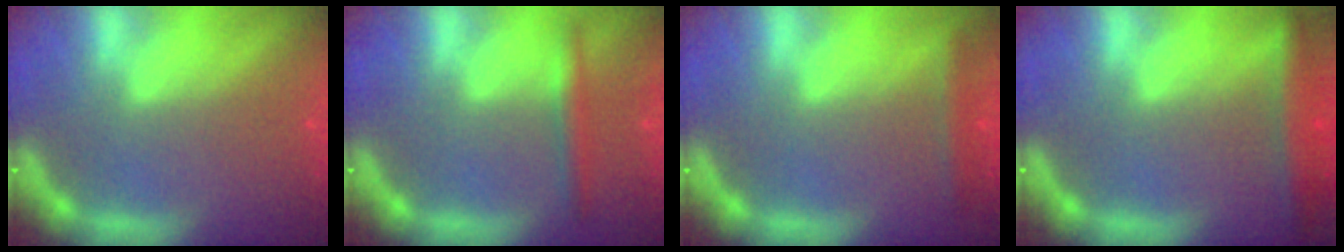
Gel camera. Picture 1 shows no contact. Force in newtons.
{"total": 2.4}
{"total": 1.9}
{"total": 4.0}